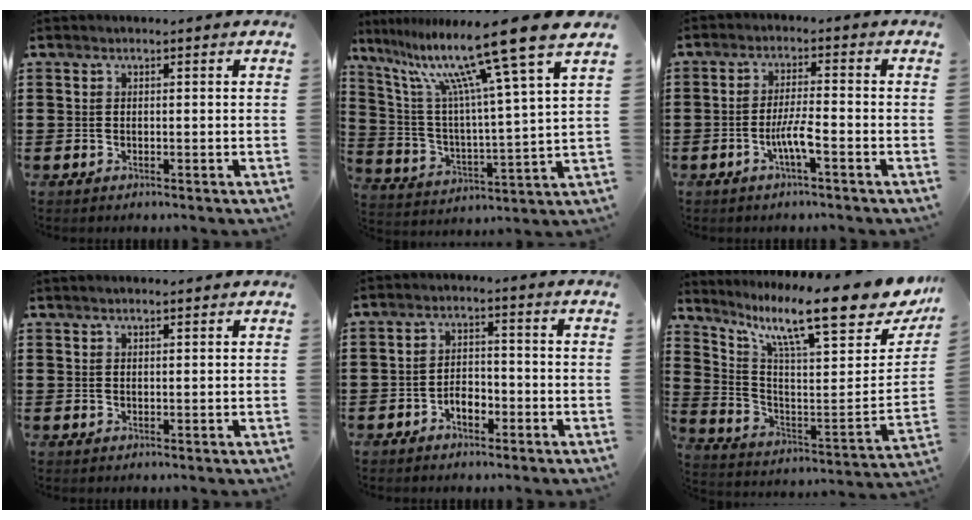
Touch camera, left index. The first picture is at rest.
{"total": 15.4, "force": [11.3, 0.3, 10.5], "torque": [-0.216, -0.072, 0.175]}
{"total": 4.6, "force": [-1.9, 0.5, 4.1], "torque": [-0.084, -0.004, -0.039]}
{"total": 1.2, "force": [1.1, 0.1, 0.6], "torque": [-0.011, 0.000, 0.020]}
{"total": 3.3, "force": [-1.9, 1.7, 2.2], "torque": [-0.041, 0.005, -0.037]}
{"total": 14.0, "force": [10.2, 1.3, 9.5], "torque": [-0.187, -0.080, 0.159]}